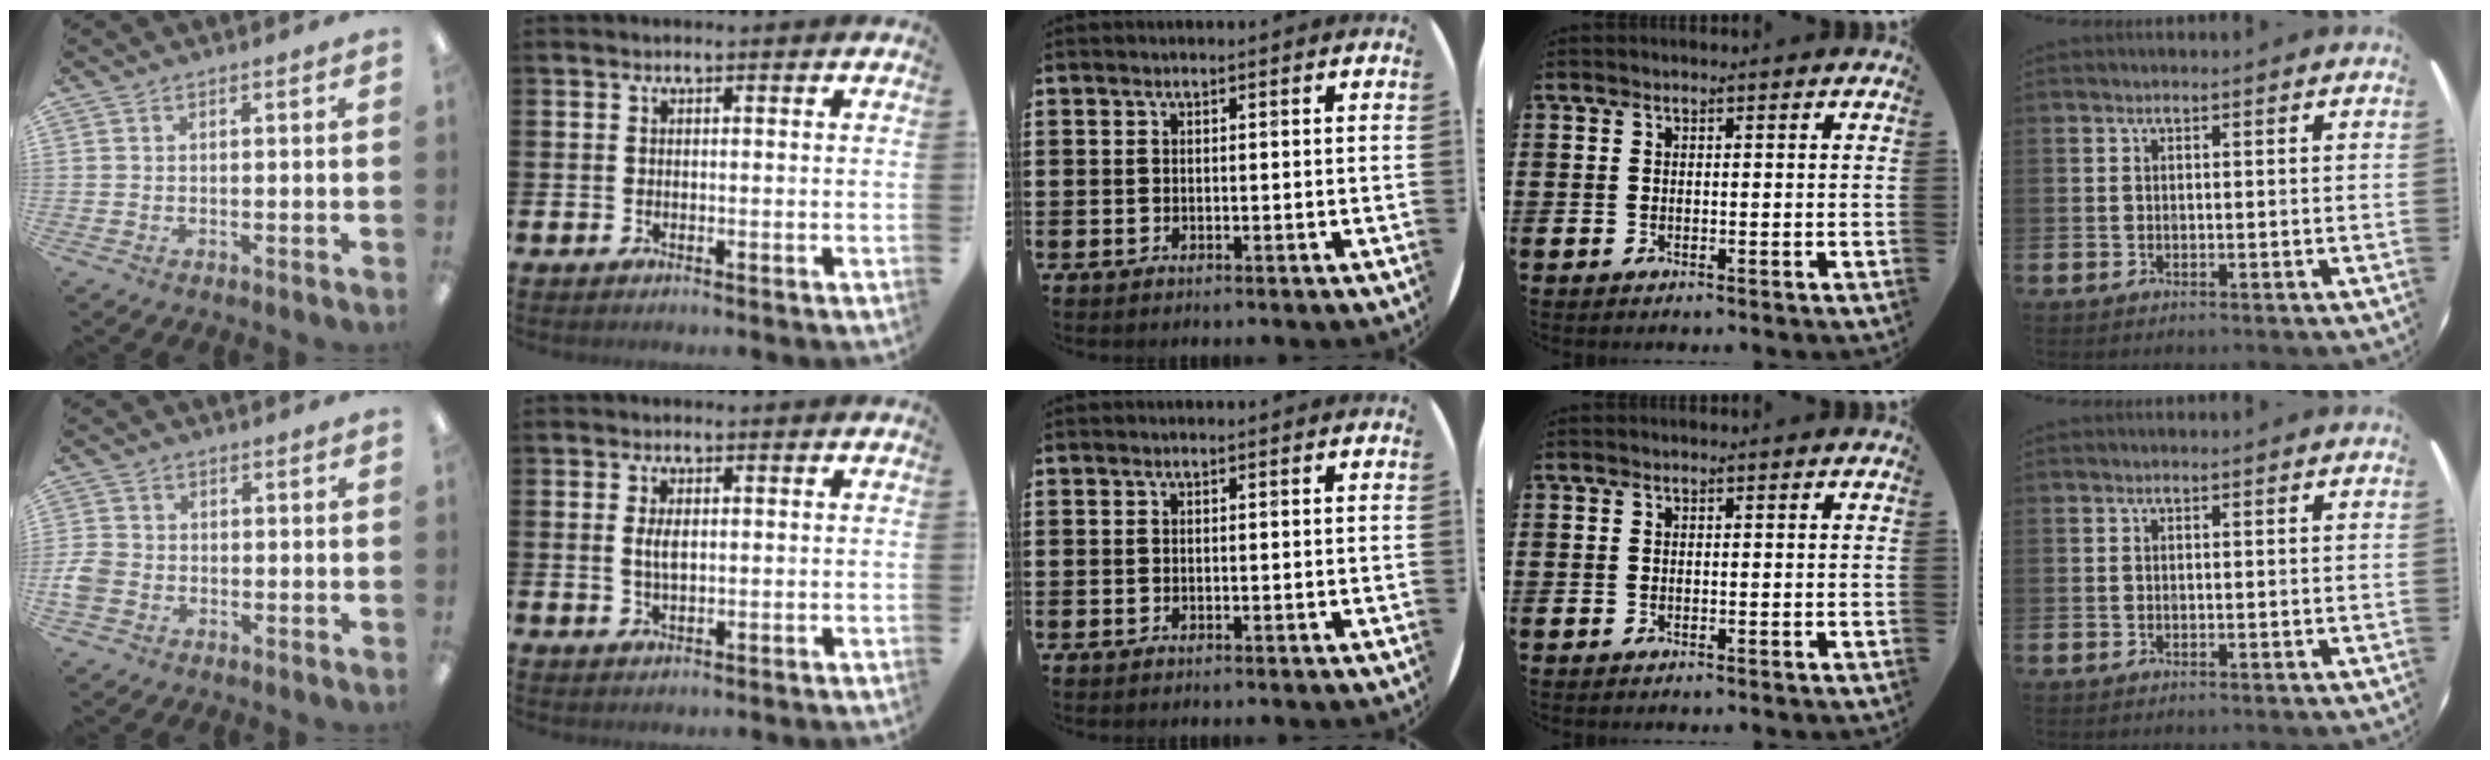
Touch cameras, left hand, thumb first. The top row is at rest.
{"thumb": {"total": 4.6, "force": [-1.5, 3.7, 2.2], "torque": [-0.047, 0.009, -0.027]}, "index": {"total": 2.8, "force": [0.6, 1.2, 2.4], "torque": [-0.042, 0.003, 0.006]}}